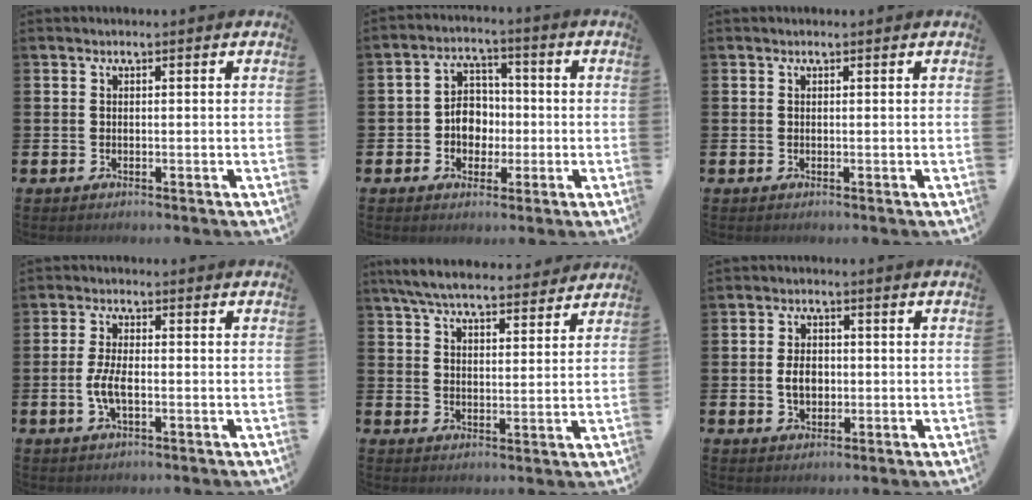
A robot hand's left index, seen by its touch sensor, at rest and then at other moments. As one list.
[{"total": 4.9, "force": [-0.5, 4.3, 2.4], "torque": [-0.042, 0.006, -0.019]}, {"total": 0.0}, {"total": 3.7, "force": [-0.7, 1.5, 3.3], "torque": [-0.057, -0.001, -0.017]}, {"total": 6.8, "force": [6.5, 1.1, 1.9], "torque": [-0.054, -0.033, 0.116]}, {"total": 3.6, "force": [-0.2, 2.6, 2.5], "torque": [-0.027, 0.000, -0.011]}]